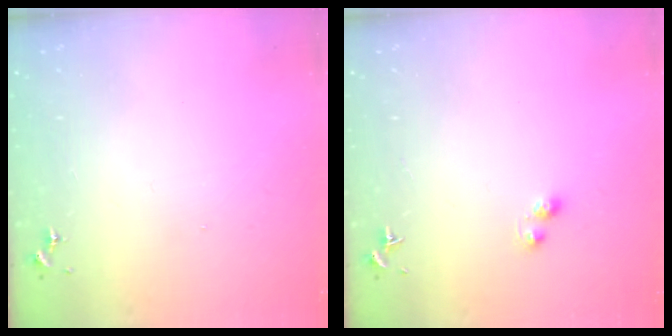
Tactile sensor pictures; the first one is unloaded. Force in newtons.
{"total": 3.2, "press": 3.2, "slide": 0.5}